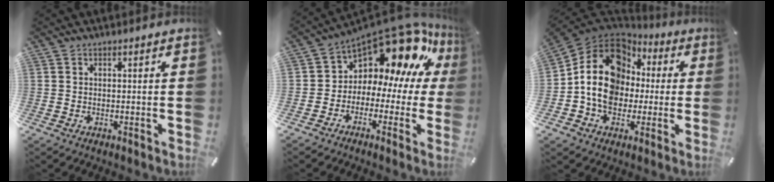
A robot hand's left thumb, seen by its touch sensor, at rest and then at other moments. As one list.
[{"total": 13.7, "force": [9.4, 7.0, 7.1], "torque": [-0.117, -0.090, 0.156]}, {"total": 15.3, "force": [-0.9, 13.1, 7.9], "torque": [-0.167, 0.013, -0.016]}]